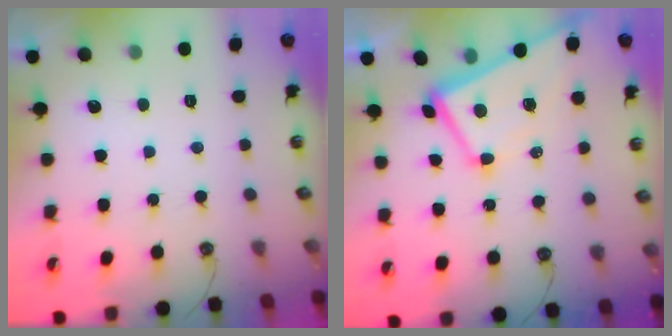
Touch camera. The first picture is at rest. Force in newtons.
{"total": 2.1, "press": 2.0, "slide": 0.7}